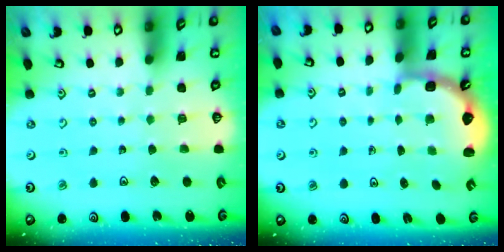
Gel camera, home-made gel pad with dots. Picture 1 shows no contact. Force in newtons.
{"total": 2.2, "press": 1.8, "slide": 1.3}